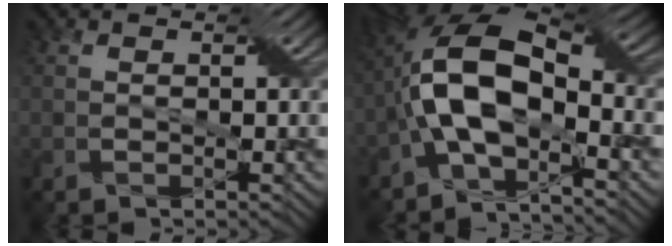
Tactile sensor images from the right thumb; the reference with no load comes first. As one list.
[{"total": 12.2, "force": [-2.2, 6.3, 10.2], "torque": [-0.186, 0.013, -0.056]}]